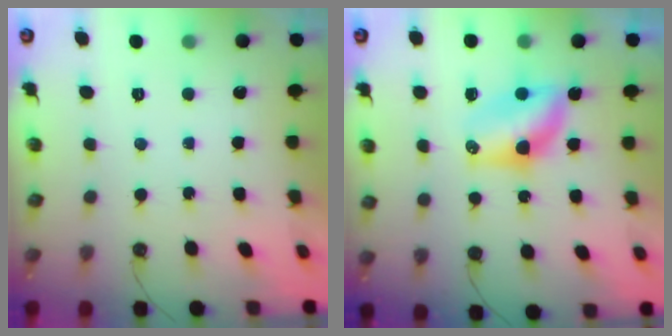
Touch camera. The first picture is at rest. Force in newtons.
{"total": 6.9, "press": 6.9, "slide": 0.5}